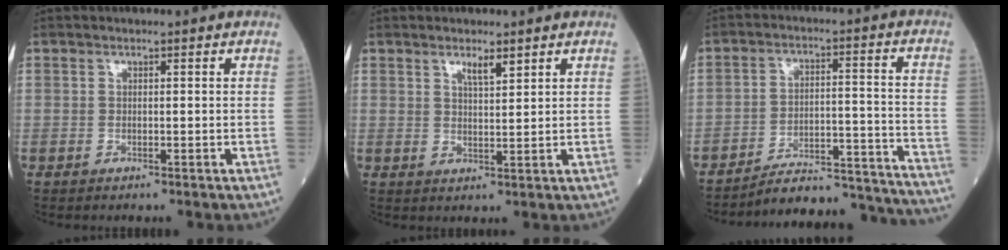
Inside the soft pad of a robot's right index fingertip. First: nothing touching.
{"total": 2.8, "force": [2.0, 0.4, 2.0], "torque": [-0.036, -0.003, 0.036]}
{"total": 20.9, "force": [-20.4, 0.6, 4.3], "torque": [-0.031, 0.017, -0.275]}